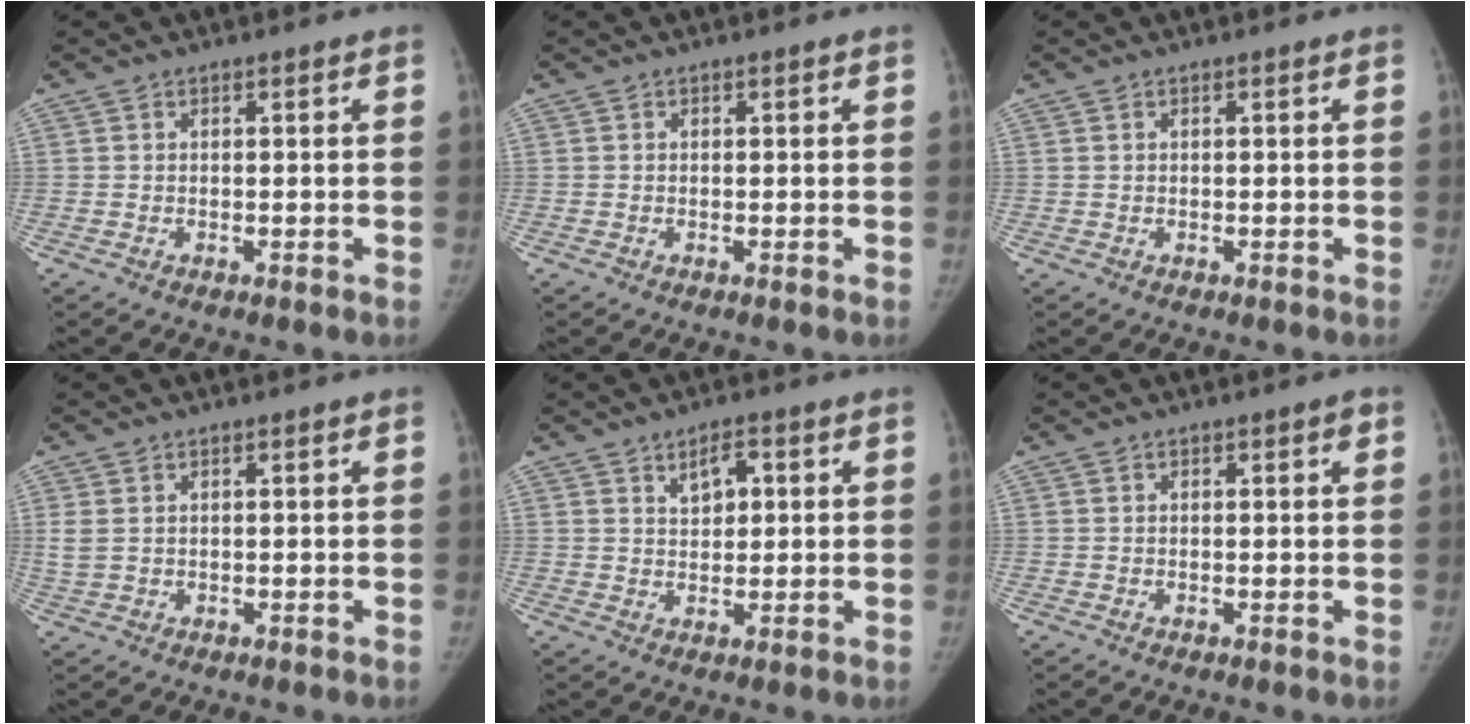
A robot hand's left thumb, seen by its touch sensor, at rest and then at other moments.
{"total": 0.0}
{"total": 0.0}
{"total": 2.3, "force": [0.6, 1.6, 1.5], "torque": [-0.048, 0.004, 0.018]}
{"total": 4.1, "force": [1.6, 2.3, 2.9], "torque": [-0.032, -0.003, 0.028]}
{"total": 1.0, "force": [0.4, 0.4, 0.8], "torque": [-0.006, 0.001, 0.004]}